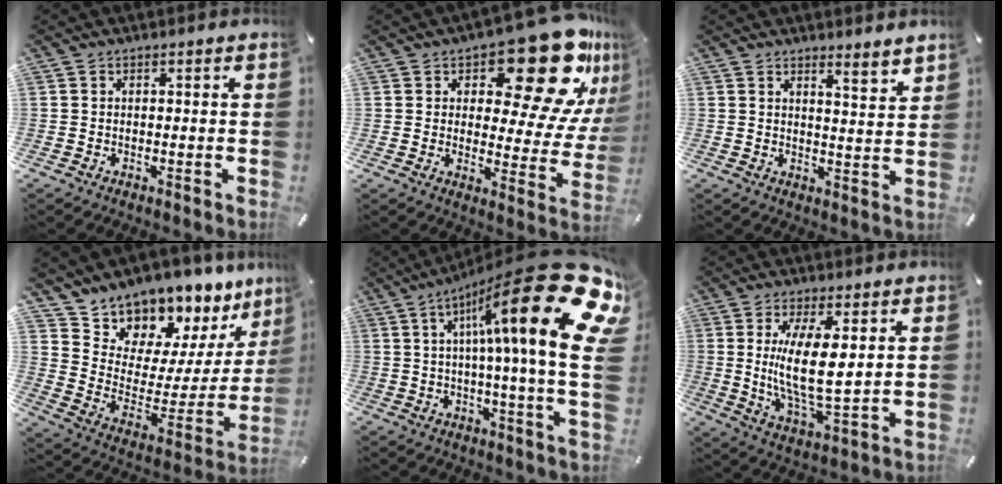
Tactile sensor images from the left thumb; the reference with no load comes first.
{"total": 21.7, "force": [13.7, 8.8, 14.2], "torque": [-0.183, -0.109, 0.225]}
{"total": 4.2, "force": [4.0, 0.2, 1.1], "torque": [-0.010, -0.041, 0.067]}
{"total": 11.6, "force": [10.5, 4.5, -2.3], "torque": [0.031, -0.136, 0.186]}
{"total": 32.6, "force": [11.0, 6.1, 30.0], "torque": [-0.437, -0.094, 0.181]}
{"total": 12.9, "force": [2.7, 4.9, 11.6], "torque": [-0.228, -0.019, 0.042]}